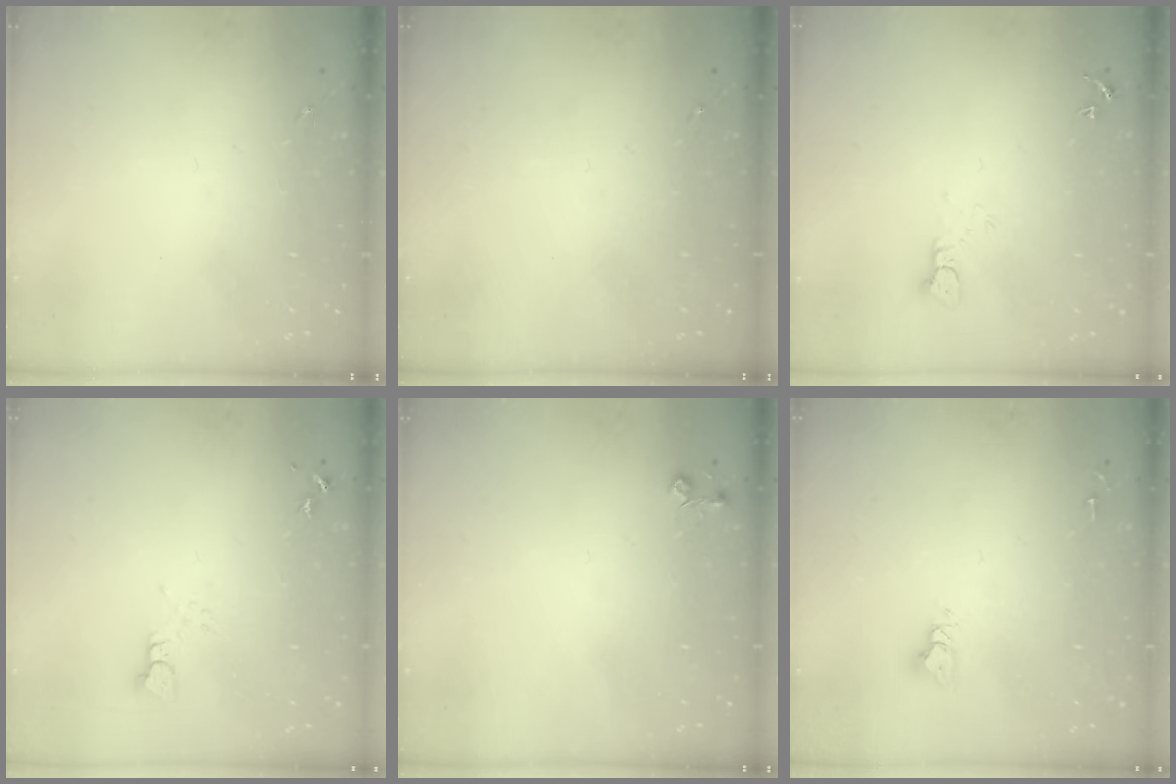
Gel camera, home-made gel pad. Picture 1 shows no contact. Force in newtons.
{"total": 0.0}
{"total": 3.1, "press": 3.1, "slide": 0.1}
{"total": 3.0, "press": 3.0, "slide": 0.2}
{"total": 4.4, "press": 4.4, "slide": 0.7}
{"total": 4.9, "press": 4.9, "slide": 0.3}